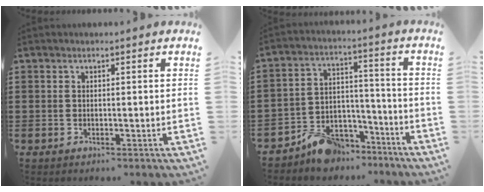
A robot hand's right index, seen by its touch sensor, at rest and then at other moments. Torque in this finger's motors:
{"motor_torque": [0.36, -0.12, 0.10, 0.06]}